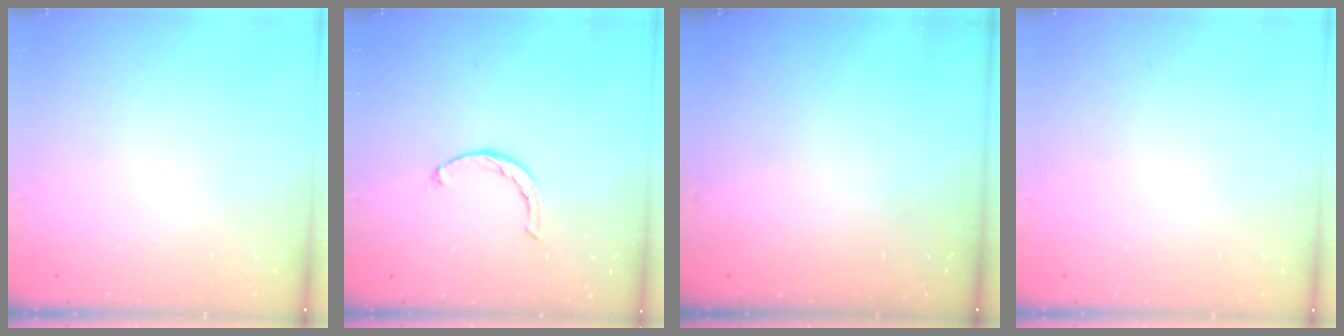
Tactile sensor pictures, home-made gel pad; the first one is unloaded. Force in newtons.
{"total": 2.7, "press": 2.7, "slide": 0.4}
{"total": 0.0}
{"total": 2.6, "press": 2.6, "slide": 0.2}